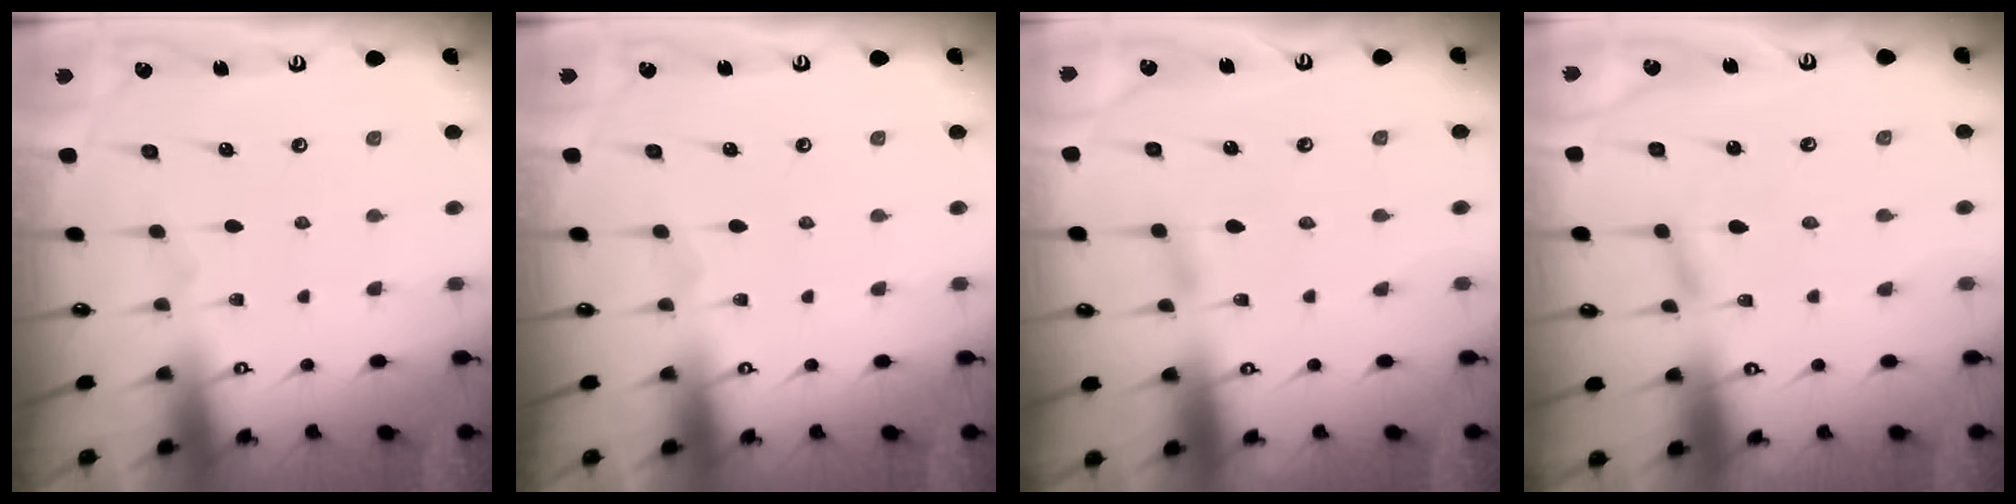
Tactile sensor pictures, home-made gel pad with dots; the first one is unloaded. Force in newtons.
{"total": 0.0}
{"total": 2.6, "press": 2.6, "slide": 0.3}
{"total": 1.7, "press": 1.7, "slide": 0.2}